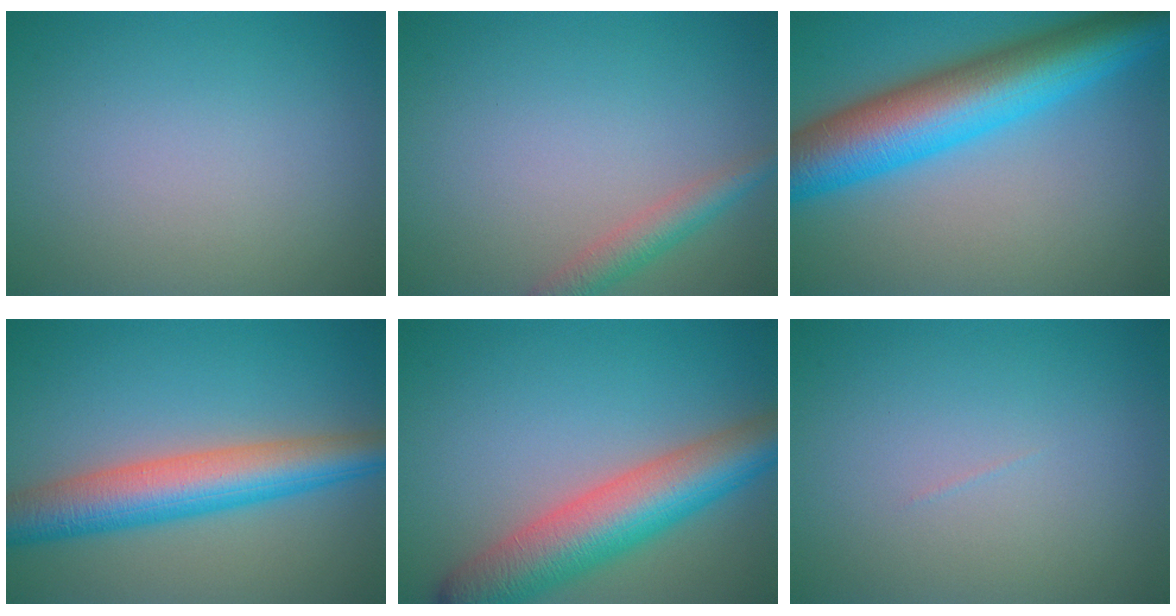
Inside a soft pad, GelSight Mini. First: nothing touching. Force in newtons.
{"total": 2.6, "press": 2.6, "slide": 0.2}
{"total": 11.5, "press": 11.5, "slide": 0.1}
{"total": 7.6, "press": 7.6, "slide": 0.2}
{"total": 8.6, "press": 8.6, "slide": 0.2}
{"total": 0.0}